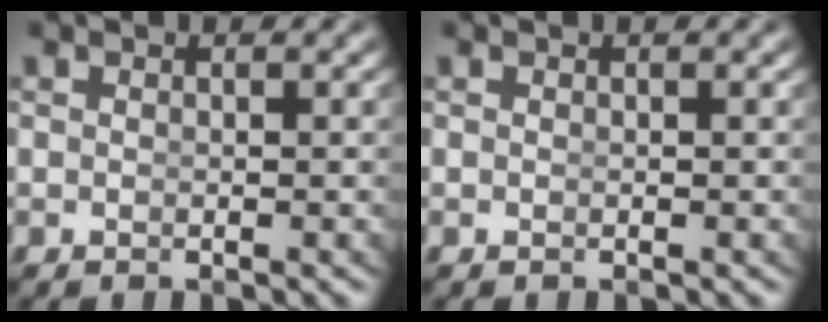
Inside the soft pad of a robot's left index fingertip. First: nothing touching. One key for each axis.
{"total": 0.0}